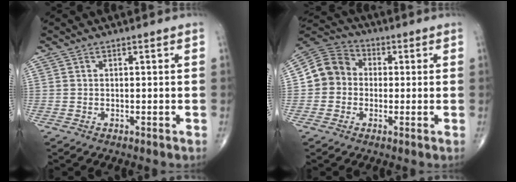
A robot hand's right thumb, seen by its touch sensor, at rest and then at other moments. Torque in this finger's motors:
{"motor_torque": [-0.20, 0.46, 0.06, -0.06, 0.18]}